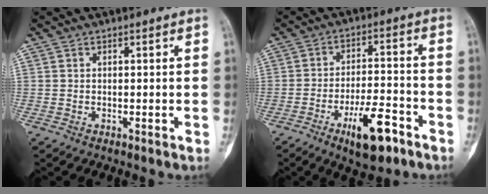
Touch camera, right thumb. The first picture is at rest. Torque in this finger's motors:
{"motor_torque": [2.07, 0.97, 0.99, -1.09, 0.38]}